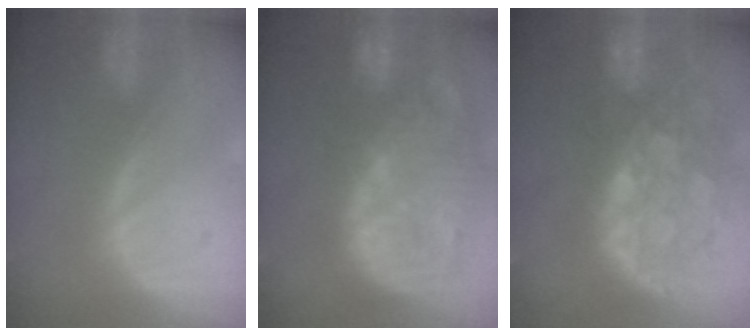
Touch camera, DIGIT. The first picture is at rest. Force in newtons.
{"total": 14.5, "press": 12.6, "slide": 7.2}
{"total": 11.0, "press": 9.5, "slide": 5.6}